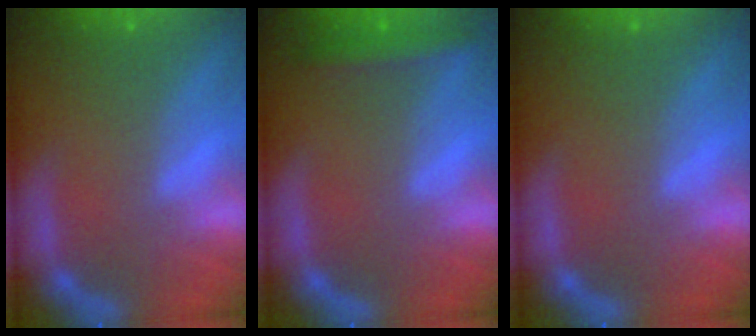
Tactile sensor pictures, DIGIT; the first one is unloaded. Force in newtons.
{"total": 2.4}
{"total": 0.0}